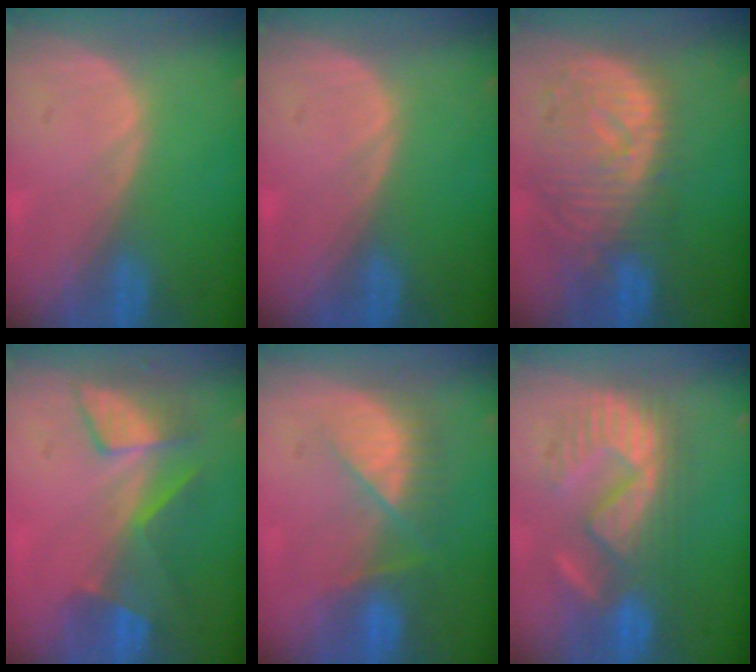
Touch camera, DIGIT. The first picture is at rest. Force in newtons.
{"total": 0.0}
{"total": 11.2, "press": 9.8, "slide": 5.4}
{"total": 8.5, "press": 7.3, "slide": 4.3}
{"total": 7.7, "press": 7.1, "slide": 3.1}
{"total": 9.7, "press": 9.7, "slide": 0.3}